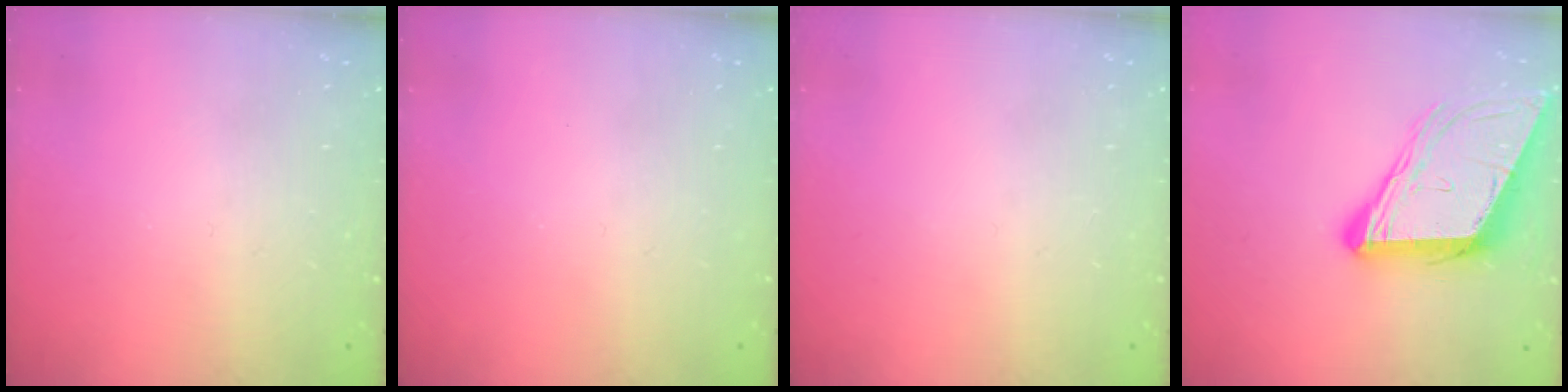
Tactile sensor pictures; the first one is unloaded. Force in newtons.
{"total": 0.0}
{"total": 0.0}
{"total": 12.8, "press": 12.3, "slide": 3.6}